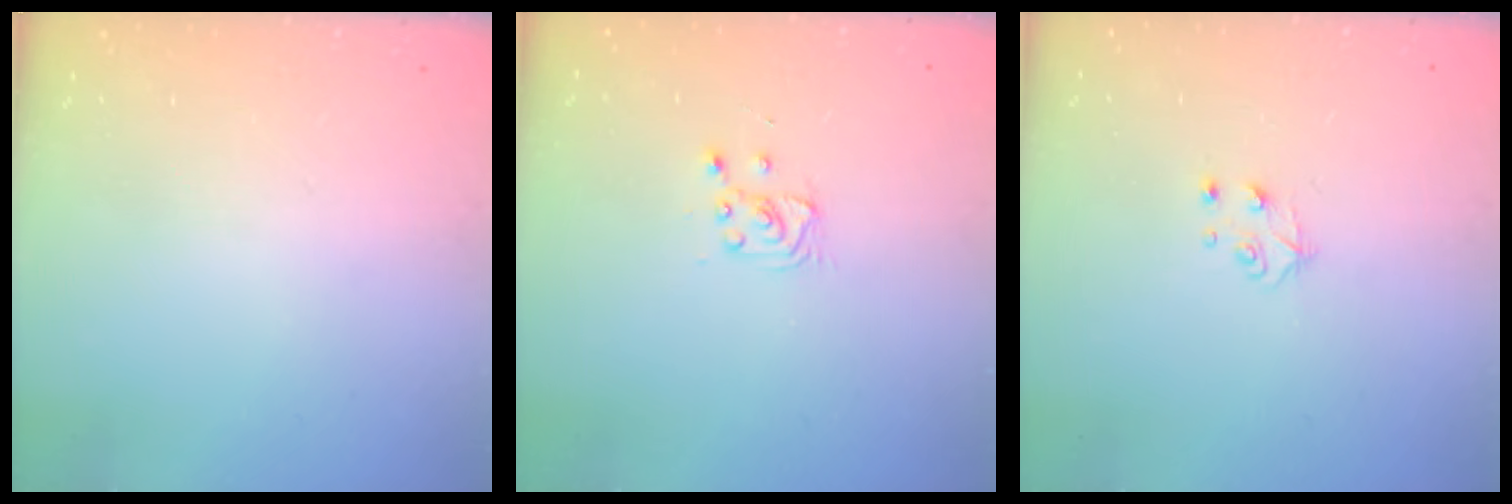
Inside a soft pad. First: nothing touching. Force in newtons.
{"total": 2.9, "press": 2.9, "slide": 0.4}
{"total": 4.0, "press": 3.9, "slide": 0.4}